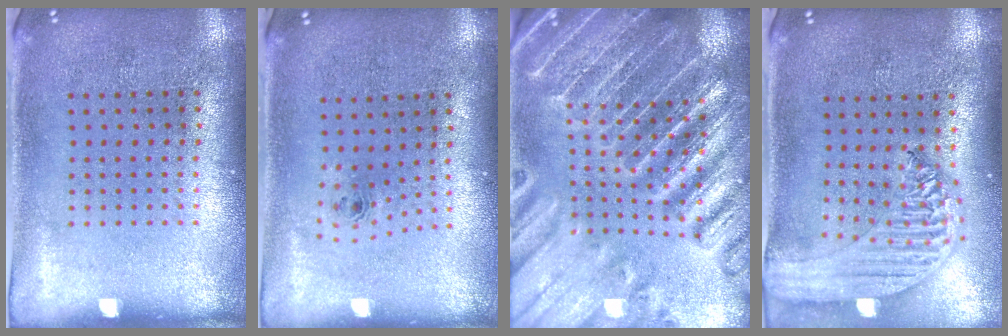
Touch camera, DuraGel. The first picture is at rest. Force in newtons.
{"total": 0.8, "press": 0.3, "slide": 0.7}
{"total": 4.4, "press": 4.0, "slide": 1.7}
{"total": 2.2, "press": 2.0, "slide": 0.9}